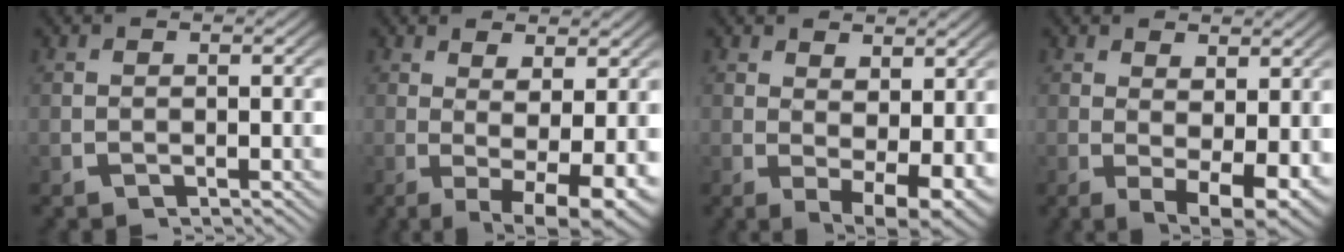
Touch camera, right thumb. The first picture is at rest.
{"total": 7.3, "force": [-1.1, 3.2, 6.4], "torque": [-0.107, -0.037, 0.003]}
{"total": 5.4, "force": [-0.2, 3.1, 4.4], "torque": [-0.079, -0.040, 0.017]}
{"total": 6.0, "force": [-0.8, 3.3, 4.9], "torque": [-0.089, -0.041, 0.009]}